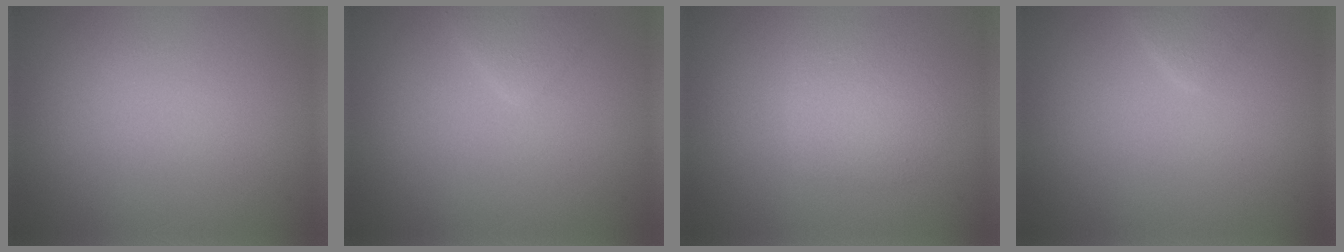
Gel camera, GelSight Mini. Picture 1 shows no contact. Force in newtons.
{"total": 1.4, "press": 1.4, "slide": 0.1}
{"total": 2.3, "press": 2.3, "slide": 0.1}
{"total": 1.3, "press": 1.3, "slide": 0.0}